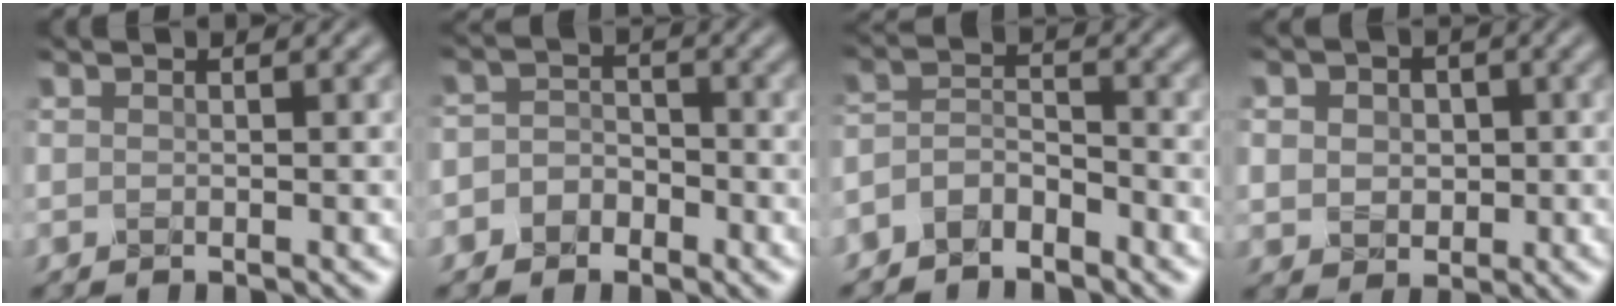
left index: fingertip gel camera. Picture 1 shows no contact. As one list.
[{"total": 2.3, "force": [-1.2, 1.8, 0.8], "torque": [0.003, 0.006, -0.037]}, {"total": 2.9, "force": [-2.3, 1.2, 1.3], "torque": [-0.031, 0.005, -0.056]}, {"total": 4.8, "force": [1.0, 4.0, 2.5], "torque": [-0.042, 0.019, -0.001]}]